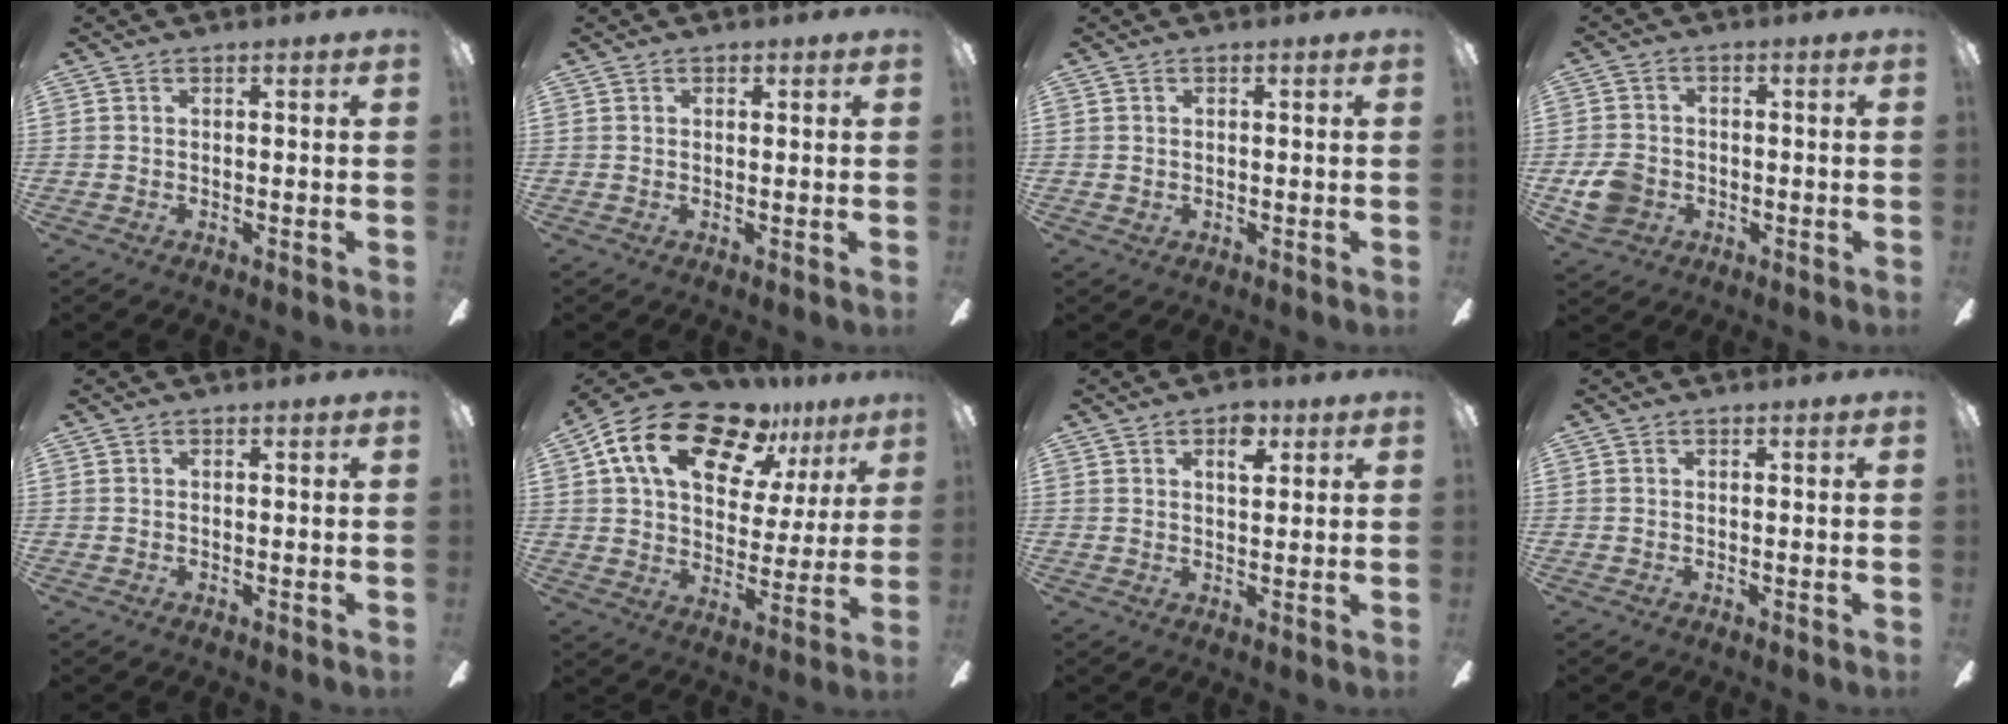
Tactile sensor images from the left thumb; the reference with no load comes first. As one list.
[{"total": 0.8, "force": [0.4, 0.6, 0.2], "torque": [0.005, 0.000, 0.006]}, {"total": 0.6, "force": [0.2, 0.6, 0.1], "torque": [-0.001, 0.005, 0.002]}, {"total": 7.0, "force": [-2.0, 5.9, 3.4], "torque": [-0.065, 0.013, -0.038]}, {"total": 0.0}, {"total": 19.4, "force": [12.0, 10.0, 11.4], "torque": [-0.197, -0.060, 0.210]}, {"total": 5.3, "force": [2.9, 2.8, 3.4], "torque": [-0.034, -0.007, 0.043]}, {"total": 0.0}]